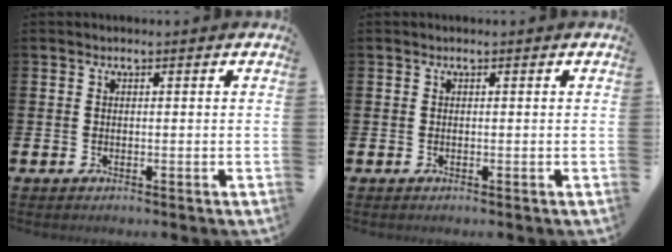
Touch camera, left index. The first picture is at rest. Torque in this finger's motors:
{"motor_torque": [0.05, 0.02, 0.01, -0.01]}